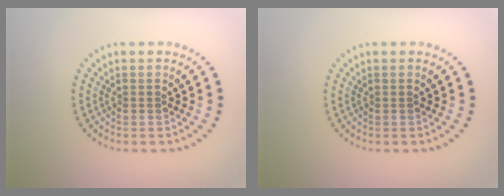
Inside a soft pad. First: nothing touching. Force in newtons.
{"total": 0.0}